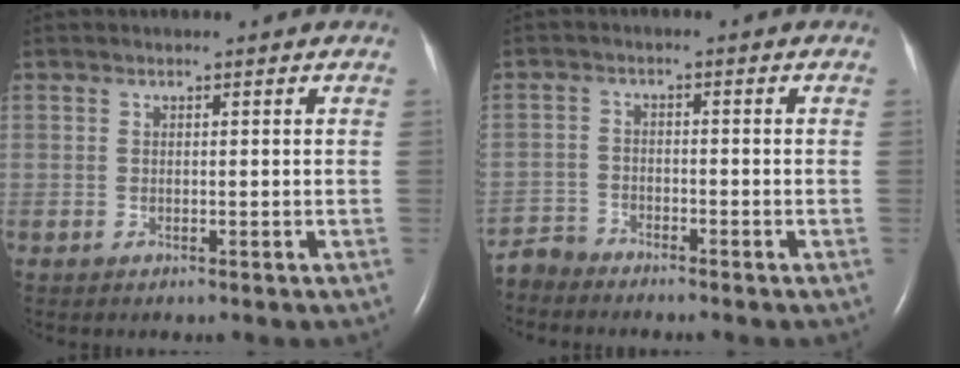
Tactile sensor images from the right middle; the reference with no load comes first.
{"total": 3.6, "force": [-3.5, 0.5, -0.8], "torque": [0.016, -0.010, -0.070]}